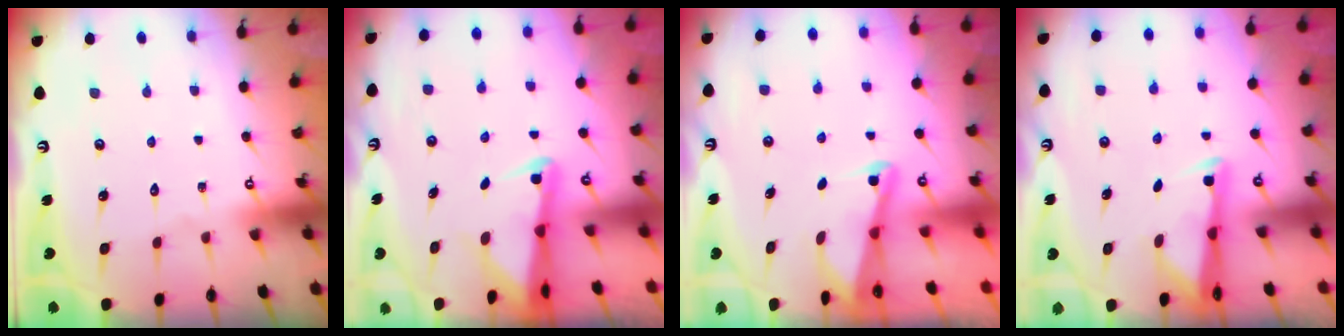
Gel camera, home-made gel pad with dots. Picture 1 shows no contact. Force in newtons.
{"total": 2.8, "press": 2.7, "slide": 0.4}
{"total": 2.0, "press": 2.0, "slide": 0.4}
{"total": 2.7, "press": 2.7, "slide": 0.5}